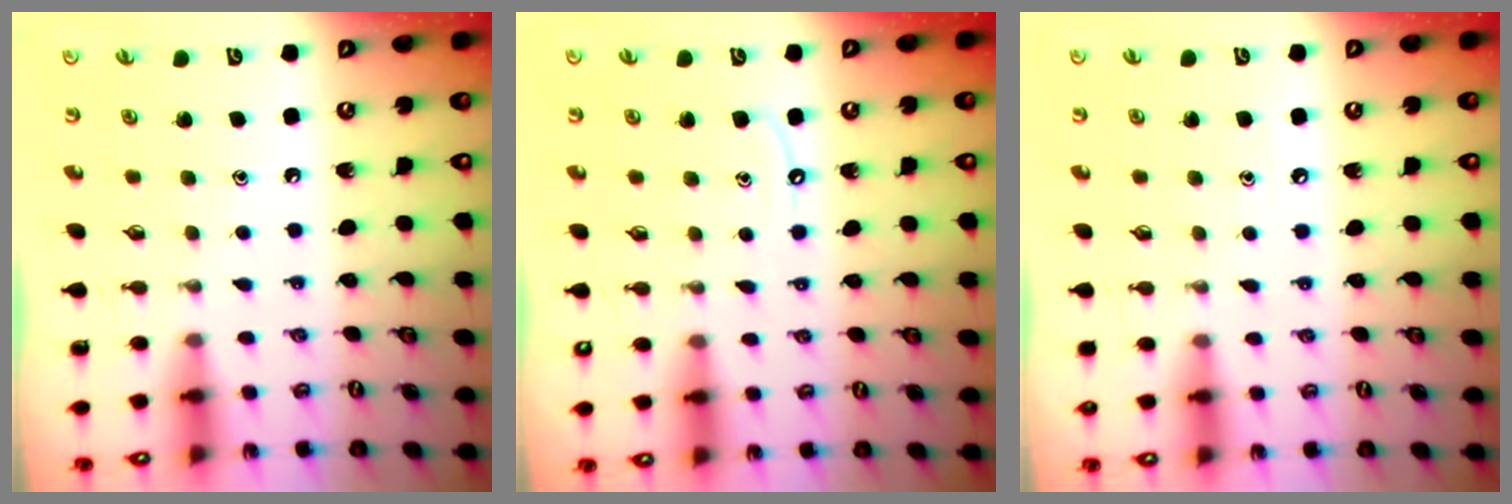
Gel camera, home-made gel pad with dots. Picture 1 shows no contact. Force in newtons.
{"total": 6.0, "press": 5.9, "slide": 0.8}
{"total": 3.7, "press": 3.7, "slide": 0.4}